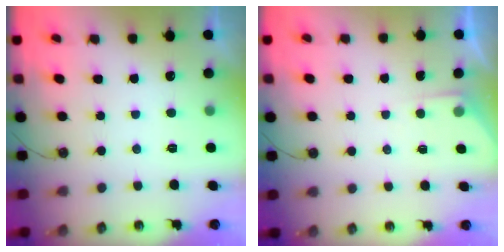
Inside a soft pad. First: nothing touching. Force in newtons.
{"total": 2.0, "press": 2.0, "slide": 0.3}